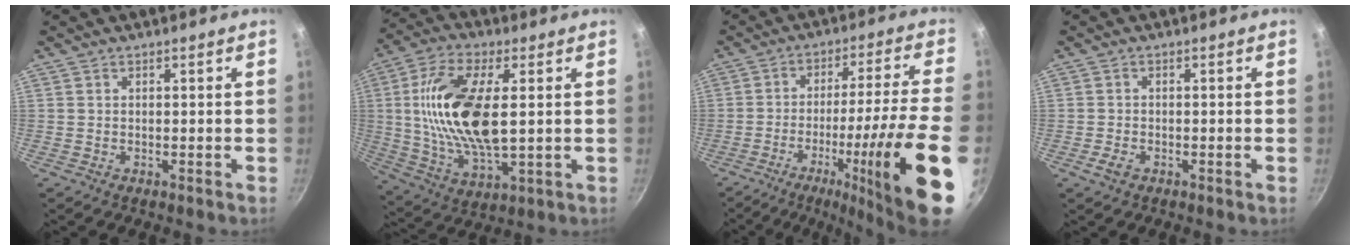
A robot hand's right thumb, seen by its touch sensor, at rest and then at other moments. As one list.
[{"total": 20.0, "force": [2.7, 8.9, 17.6], "torque": [-0.341, -0.002, 0.050]}, {"total": 22.4, "force": [-8.5, 2.1, 20.7], "torque": [-0.292, 0.025, -0.124]}, {"total": 2.2, "force": [-1.1, 1.1, 1.5], "torque": [-0.033, 0.008, -0.023]}]